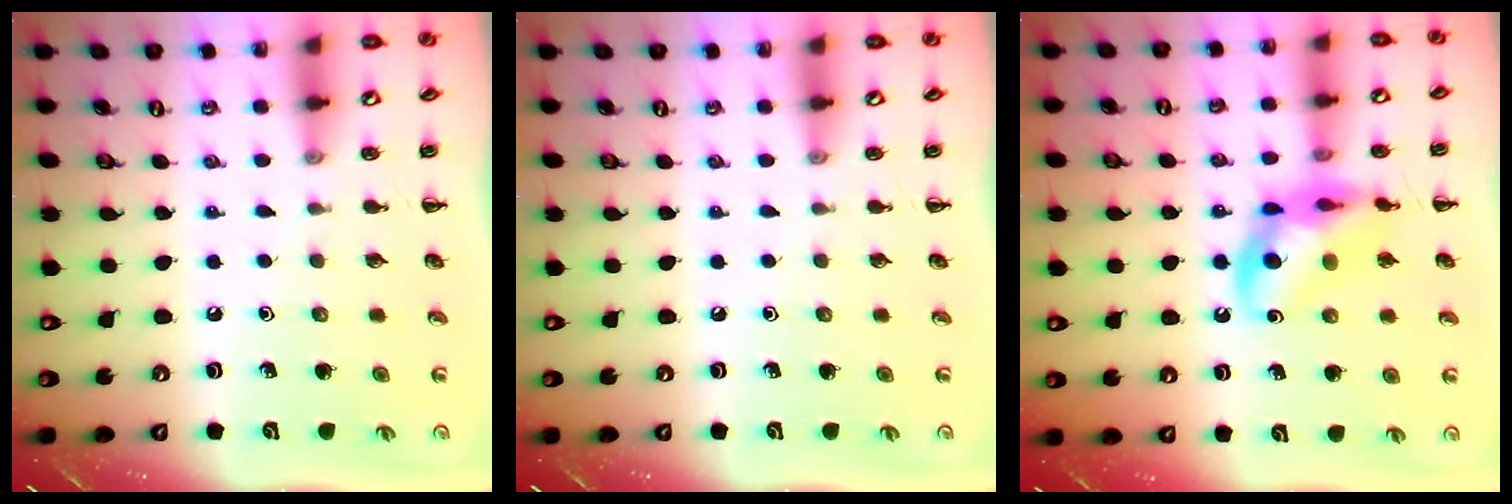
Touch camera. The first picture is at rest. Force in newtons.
{"total": 0.0}
{"total": 13.4, "press": 13.2, "slide": 2.5}